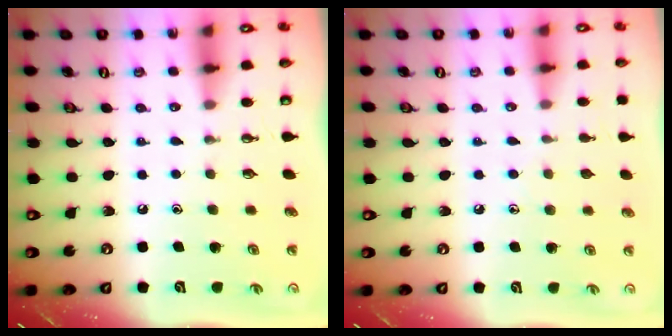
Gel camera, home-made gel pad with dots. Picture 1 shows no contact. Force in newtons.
{"total": 4.7, "press": 4.7, "slide": 0.4}